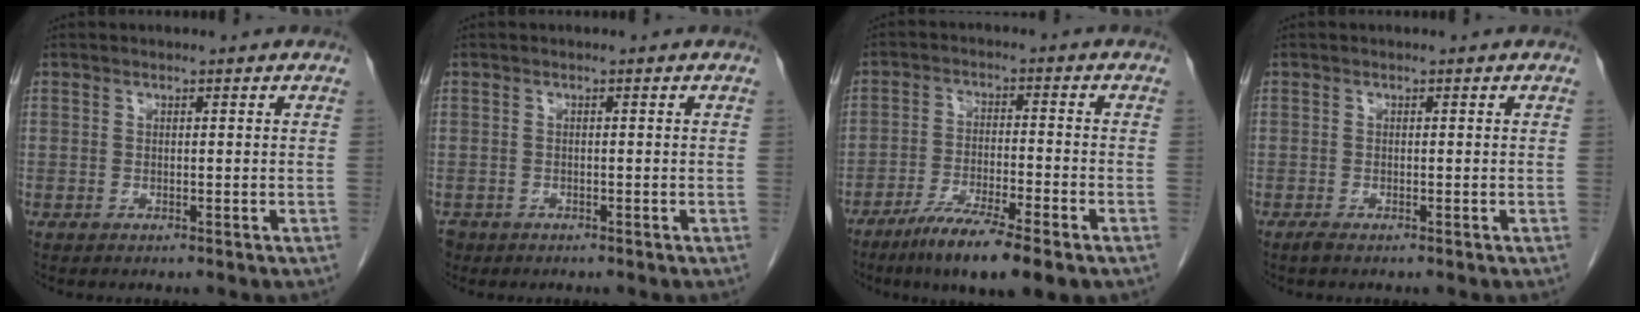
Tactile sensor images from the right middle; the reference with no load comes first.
{"total": 2.2, "force": [-1.5, 1.6, 0.2], "torque": [-0.011, 0.001, -0.027]}
{"total": 10.2, "force": [-6.8, 0.9, 7.5], "torque": [-0.129, -0.023, -0.114]}
{"total": 0.6, "force": [-0.5, 0.0, 0.3], "torque": [-0.012, -0.002, -0.010]}